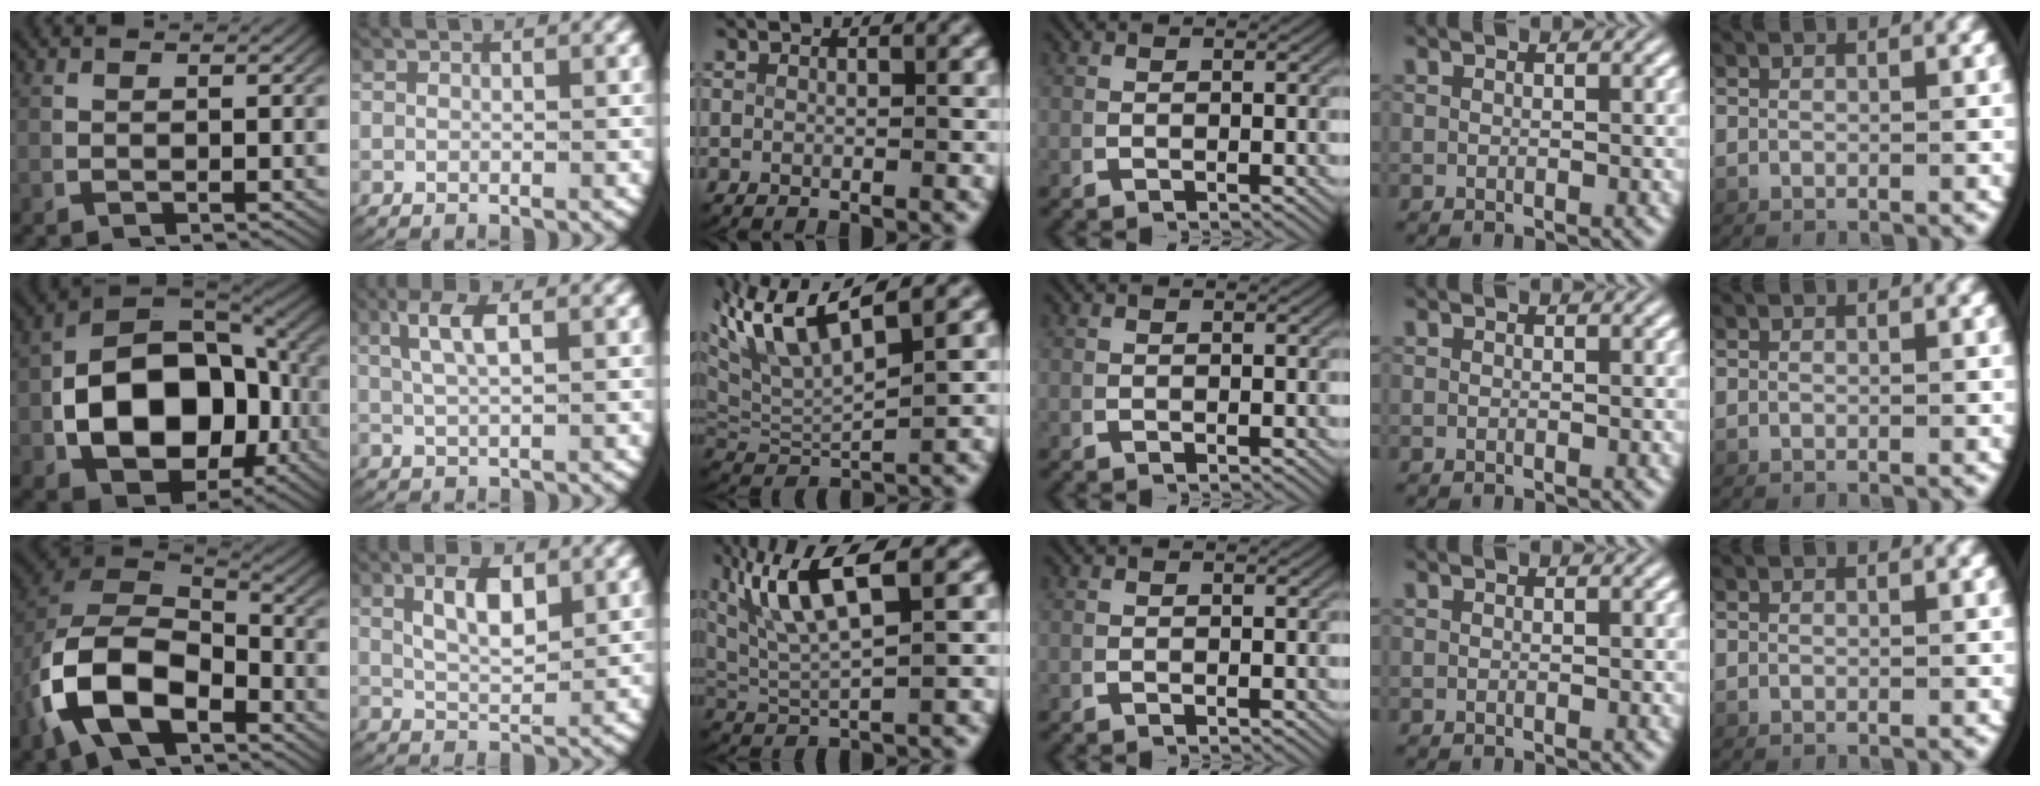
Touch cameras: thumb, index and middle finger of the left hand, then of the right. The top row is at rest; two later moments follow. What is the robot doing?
{"motion": "lift_and_place", "object": "photo album"}